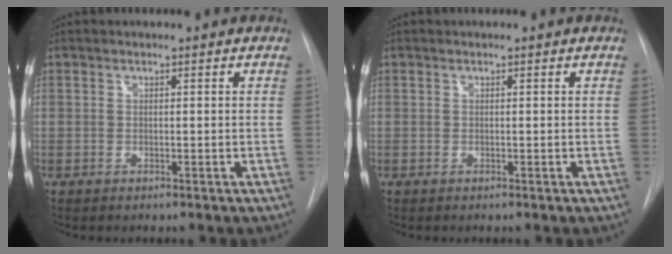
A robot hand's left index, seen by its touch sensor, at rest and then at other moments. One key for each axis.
{"total": 0.0}